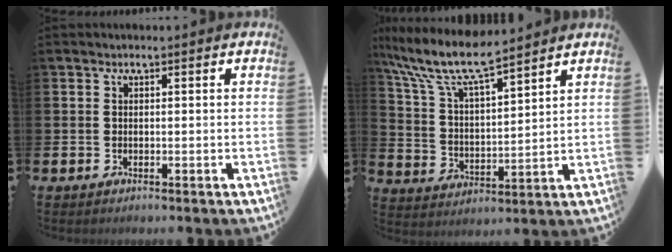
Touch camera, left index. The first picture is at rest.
{"total": 9.3, "force": [8.3, 1.4, 4.0], "torque": [-0.117, -0.045, 0.144]}